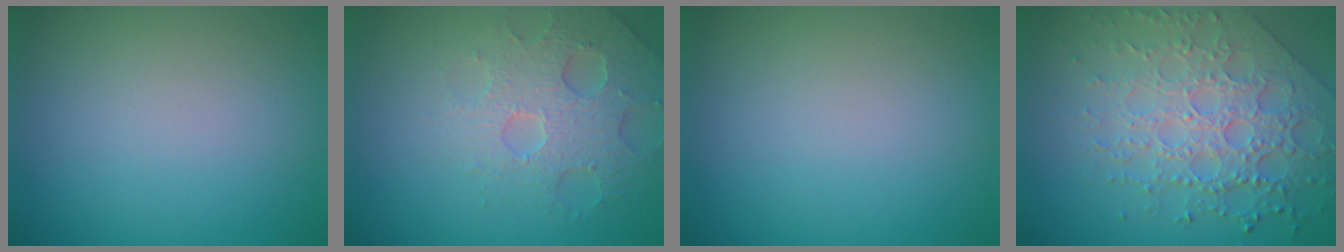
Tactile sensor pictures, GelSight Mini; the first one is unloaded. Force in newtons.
{"total": 4.3, "press": 4.0, "slide": 1.6}
{"total": 0.0}
{"total": 7.4, "press": 5.4, "slide": 5.1}